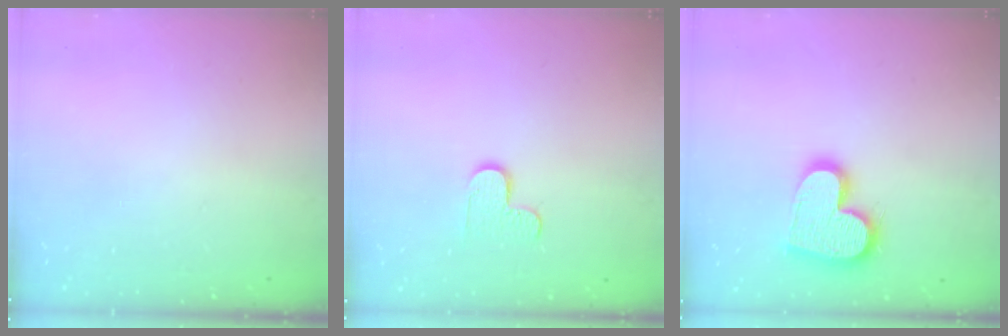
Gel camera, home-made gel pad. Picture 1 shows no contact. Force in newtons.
{"total": 5.6, "press": 5.6, "slide": 0.3}
{"total": 16.2, "press": 16.2, "slide": 1.2}